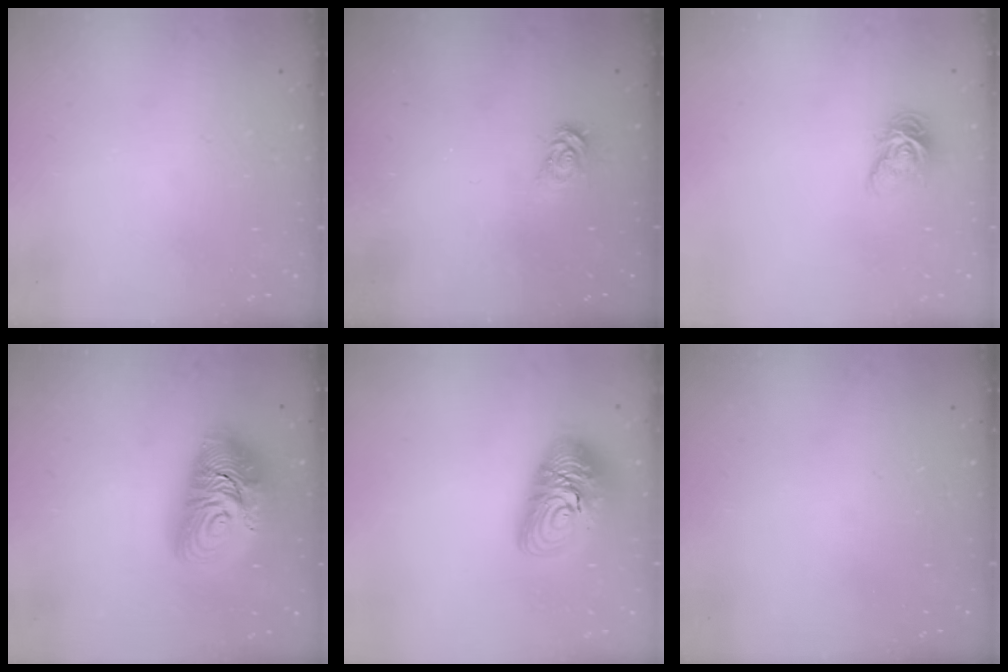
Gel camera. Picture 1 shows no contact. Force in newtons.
{"total": 3.1, "press": 3.1, "slide": 0.4}
{"total": 7.1, "press": 7.1, "slide": 0.2}
{"total": 17.9, "press": 17.8, "slide": 1.7}
{"total": 15.2, "press": 15.1, "slide": 1.4}
{"total": 0.0}